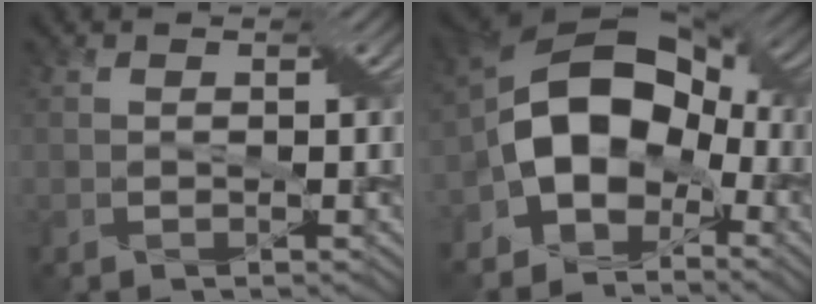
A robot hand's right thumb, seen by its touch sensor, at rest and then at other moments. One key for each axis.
{"total": 13.4, "fx": -3.9, "fy": 9.6, "fz": 8.5, "tx": -0.151, "ty": -0.002, "tz": -0.091}